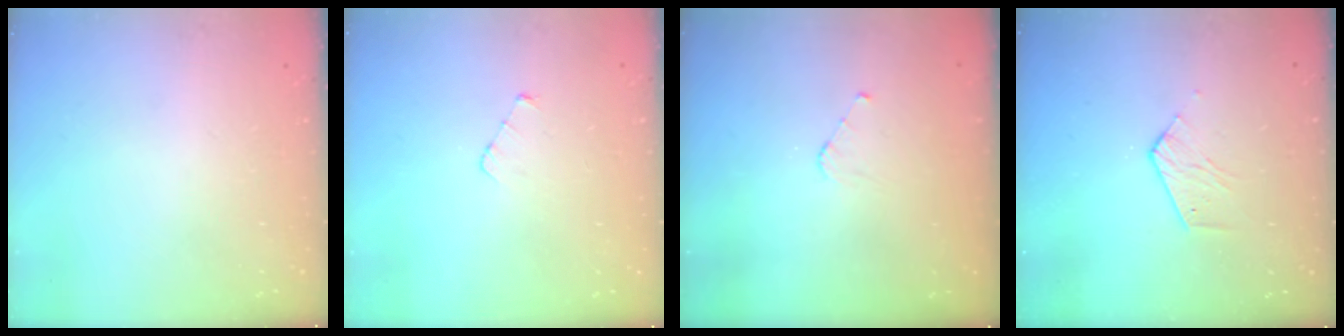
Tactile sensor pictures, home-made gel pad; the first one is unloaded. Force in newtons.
{"total": 3.1, "press": 3.1, "slide": 0.4}
{"total": 3.0, "press": 3.0, "slide": 0.2}
{"total": 3.6, "press": 3.6, "slide": 0.3}